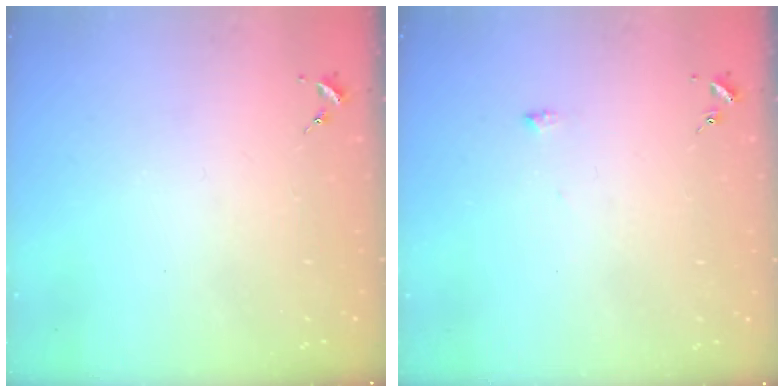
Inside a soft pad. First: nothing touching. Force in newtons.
{"total": 3.9, "press": 3.9, "slide": 0.6}